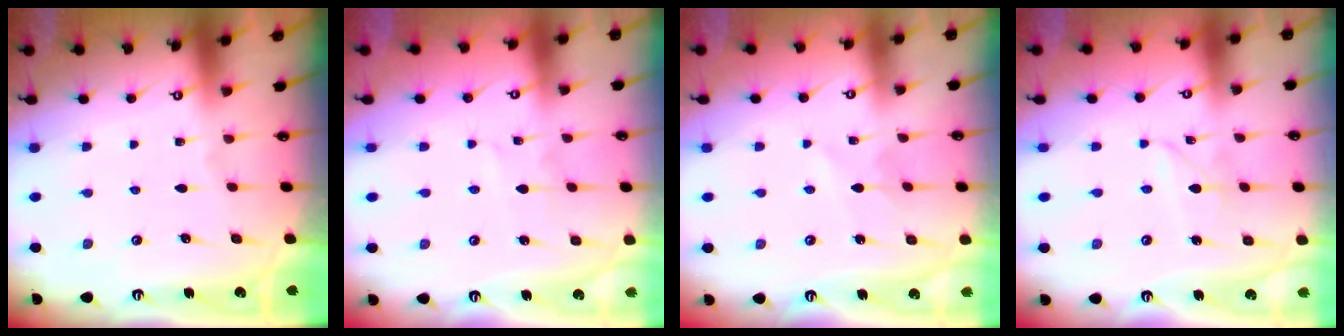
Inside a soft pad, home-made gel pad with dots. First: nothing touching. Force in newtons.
{"total": 2.7, "press": 2.7, "slide": 0.3}
{"total": 2.7, "press": 2.7, "slide": 0.3}
{"total": 3.1, "press": 3.1, "slide": 0.1}